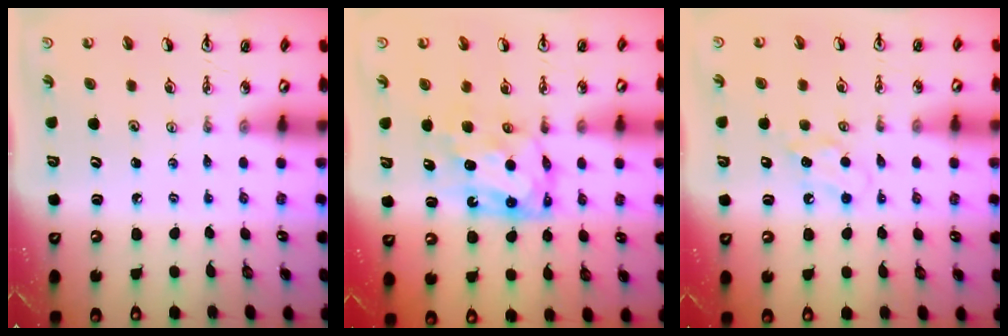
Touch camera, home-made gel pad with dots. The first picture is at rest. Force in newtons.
{"total": 7.7, "press": 7.7, "slide": 0.8}
{"total": 6.7, "press": 6.7, "slide": 0.9}